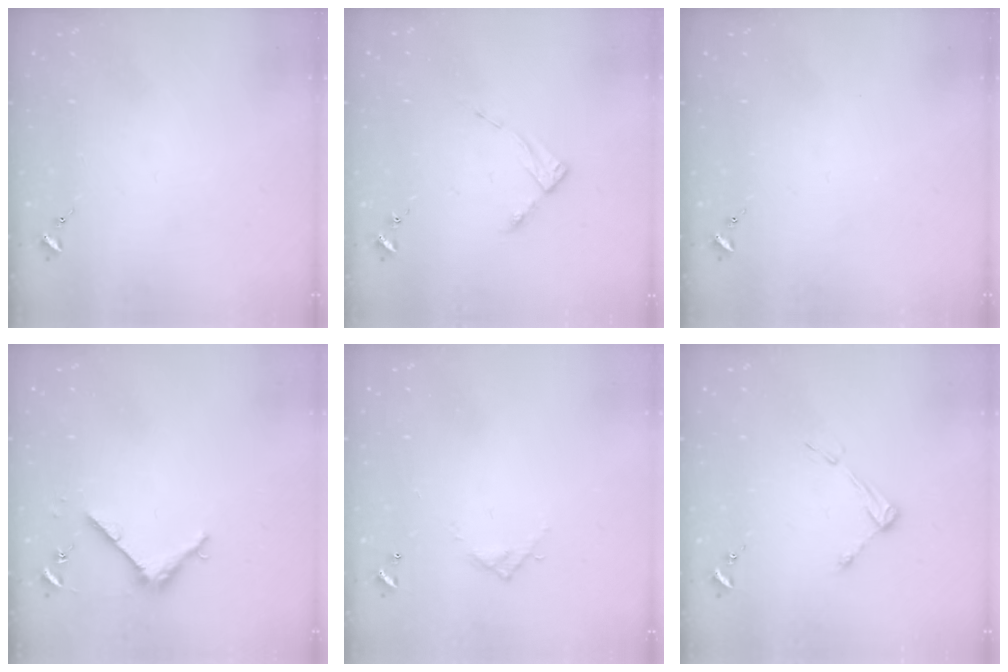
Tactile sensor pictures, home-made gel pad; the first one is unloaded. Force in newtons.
{"total": 2.8, "press": 2.8, "slide": 0.4}
{"total": 0.0}
{"total": 4.5, "press": 4.5, "slide": 0.5}
{"total": 4.2, "press": 4.2, "slide": 0.2}
{"total": 6.0, "press": 5.9, "slide": 0.6}